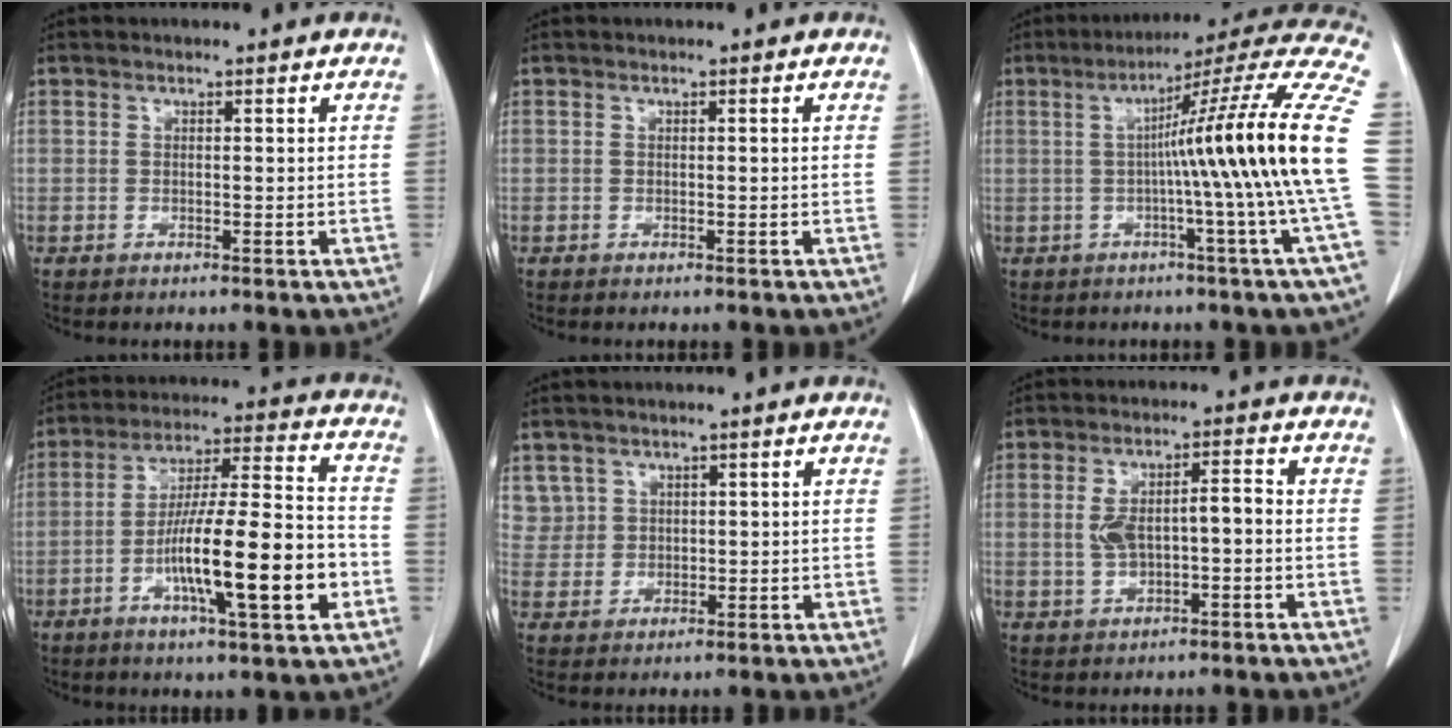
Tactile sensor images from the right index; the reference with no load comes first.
{"total": 0.0}
{"total": 19.6, "force": [-1.0, -3.1, 19.4], "torque": [-0.228, 0.016, -0.032]}
{"total": 16.6, "force": [-4.8, 1.7, 15.8], "torque": [-0.270, 0.001, -0.074]}
{"total": 3.9, "force": [2.3, 3.2, -0.4], "torque": [0.027, 0.007, 0.047]}
{"total": 5.9, "force": [-0.2, 2.2, 5.4], "torque": [-0.106, 0.021, 0.004]}